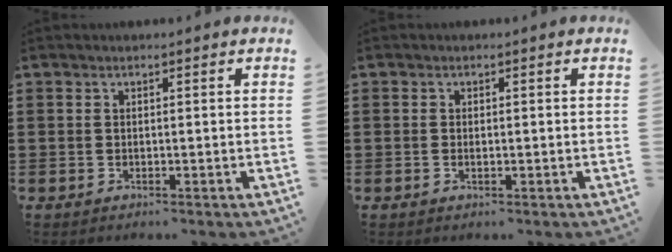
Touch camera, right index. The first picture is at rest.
{"total": 0.7, "force": [-0.2, 0.2, 0.6], "torque": [-0.014, -0.003, -0.003]}